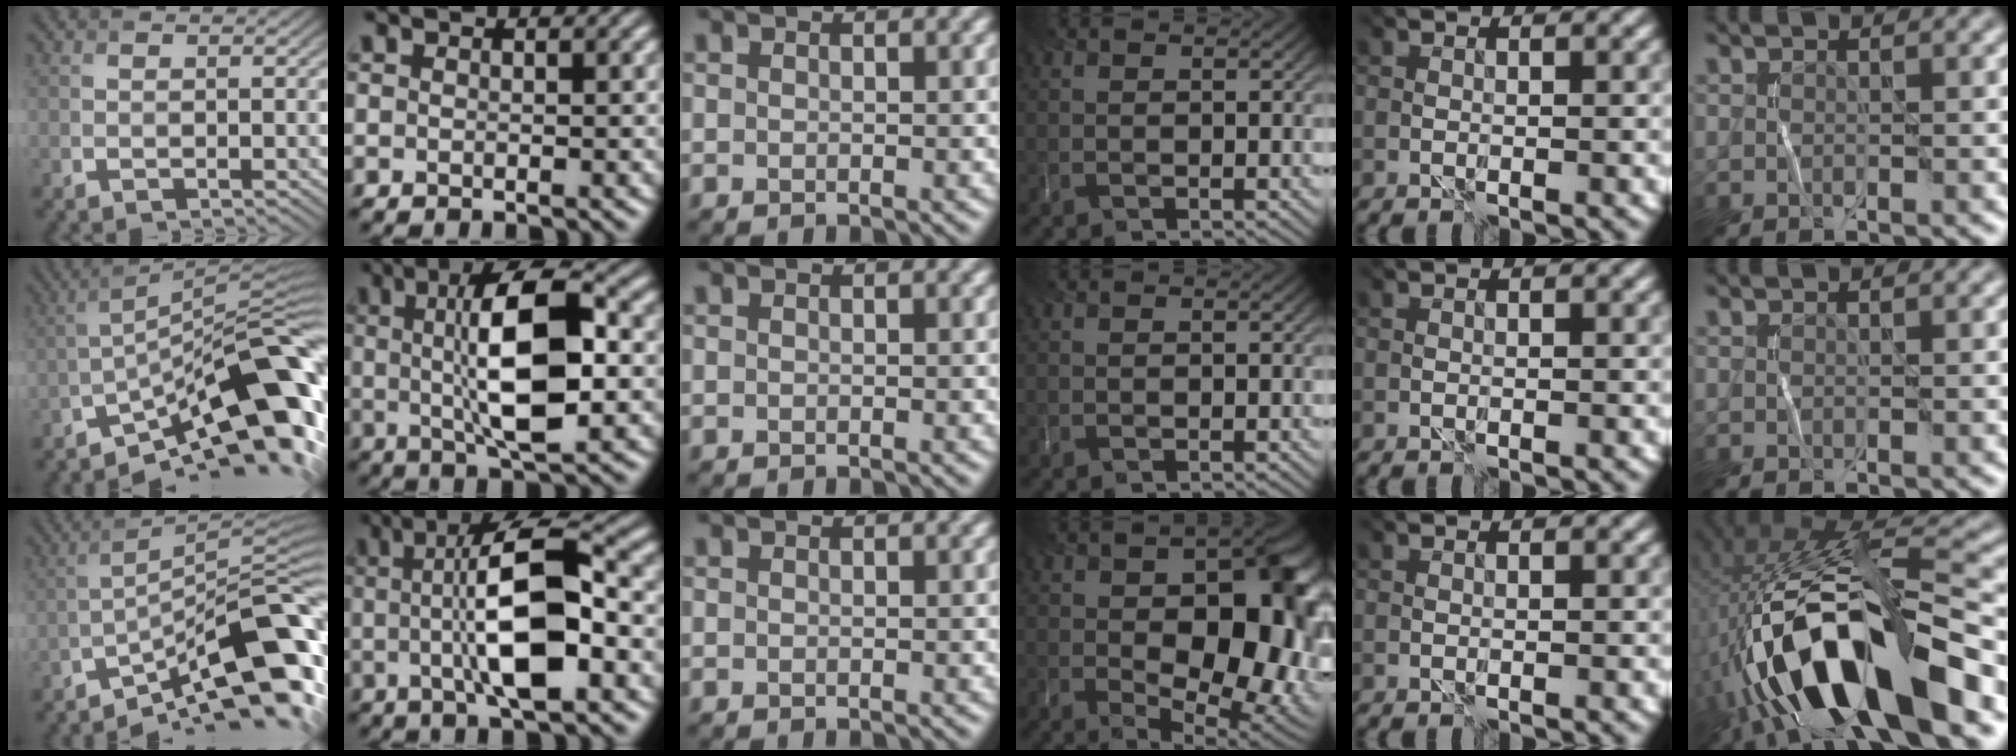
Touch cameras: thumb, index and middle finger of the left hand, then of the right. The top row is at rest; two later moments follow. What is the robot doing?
{"motion": "wrap", "object": "string"}